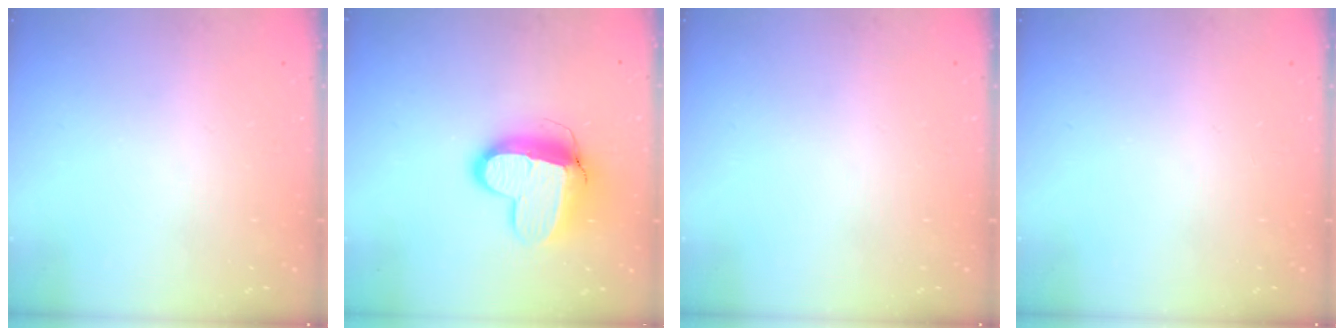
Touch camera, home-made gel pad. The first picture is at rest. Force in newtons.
{"total": 13.1, "press": 13.0, "slide": 1.3}
{"total": 0.0}
{"total": 0.0}